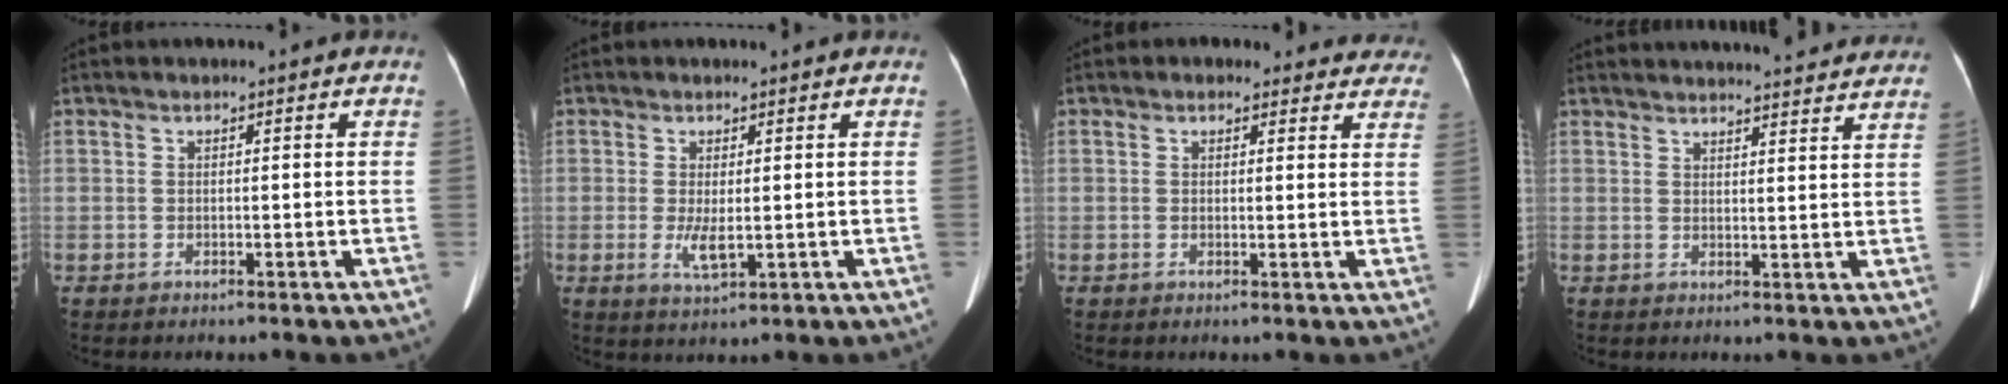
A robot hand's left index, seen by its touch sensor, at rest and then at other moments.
{"total": 3.4, "force": [0.3, 0.9, 3.3], "torque": [-0.063, -0.007, 0.010]}
{"total": 8.9, "force": [8.0, 3.8, 1.0], "torque": [0.035, -0.003, 0.060]}
{"total": 18.9, "force": [18.0, 2.0, 5.4], "torque": [-0.065, -0.002, 0.212]}